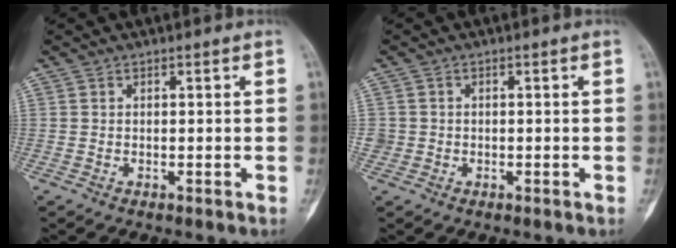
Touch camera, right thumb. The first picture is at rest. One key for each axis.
{"total": 1.5, "fx": -0.1, "fy": 1.5, "fz": 0.0, "tx": 0.010, "ty": 0.008, "tz": -0.007}